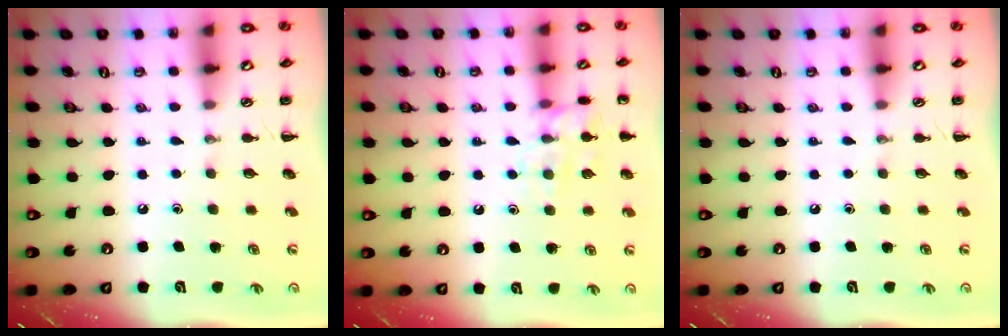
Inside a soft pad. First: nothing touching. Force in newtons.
{"total": 11.0, "press": 11.0, "slide": 0.6}
{"total": 0.0}